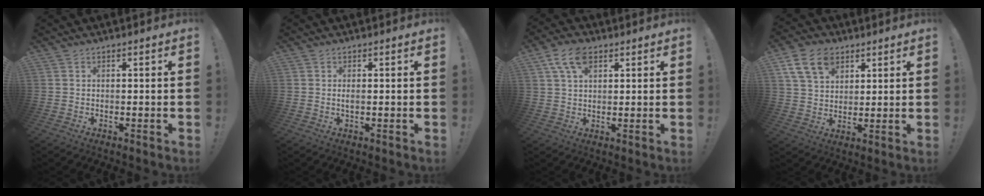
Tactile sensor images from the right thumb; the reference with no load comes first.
{"total": 1.0, "force": [-0.2, 0.2, 1.0], "torque": [-0.014, 0.000, -0.005]}
{"total": 8.3, "force": [3.9, 4.6, 5.7], "torque": [-0.102, 0.000, 0.074]}
{"total": 12.0, "force": [6.4, 8.1, 6.2], "torque": [-0.102, -0.021, 0.123]}